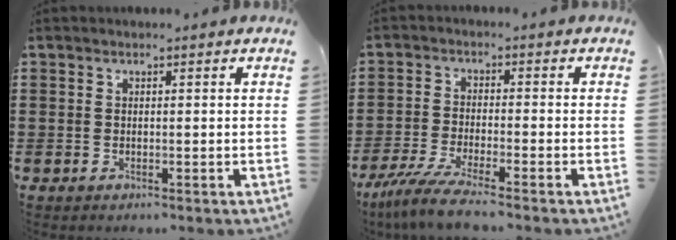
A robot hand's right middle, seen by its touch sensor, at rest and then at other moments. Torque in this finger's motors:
{"motor_torque": [1.62, -0.52, 0.37, 0.09]}